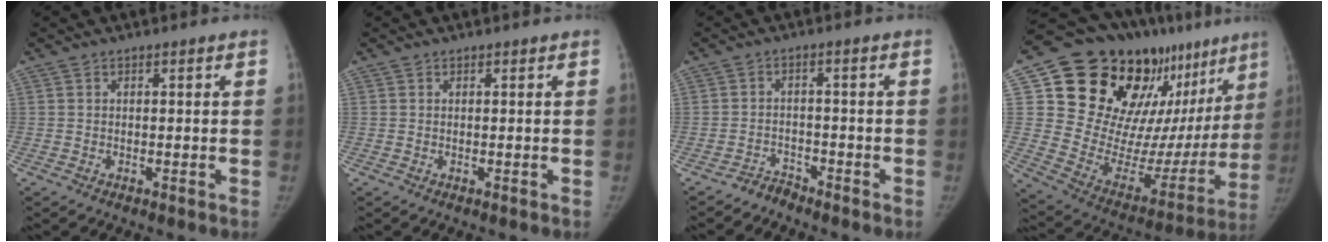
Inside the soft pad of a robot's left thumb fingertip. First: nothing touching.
{"total": 0.0}
{"total": 2.5, "force": [-2.4, 0.6, -0.8], "torque": [0.027, 0.010, -0.044]}
{"total": 29.8, "force": [17.7, 15.3, 18.5], "torque": [-0.231, -0.056, 0.276]}